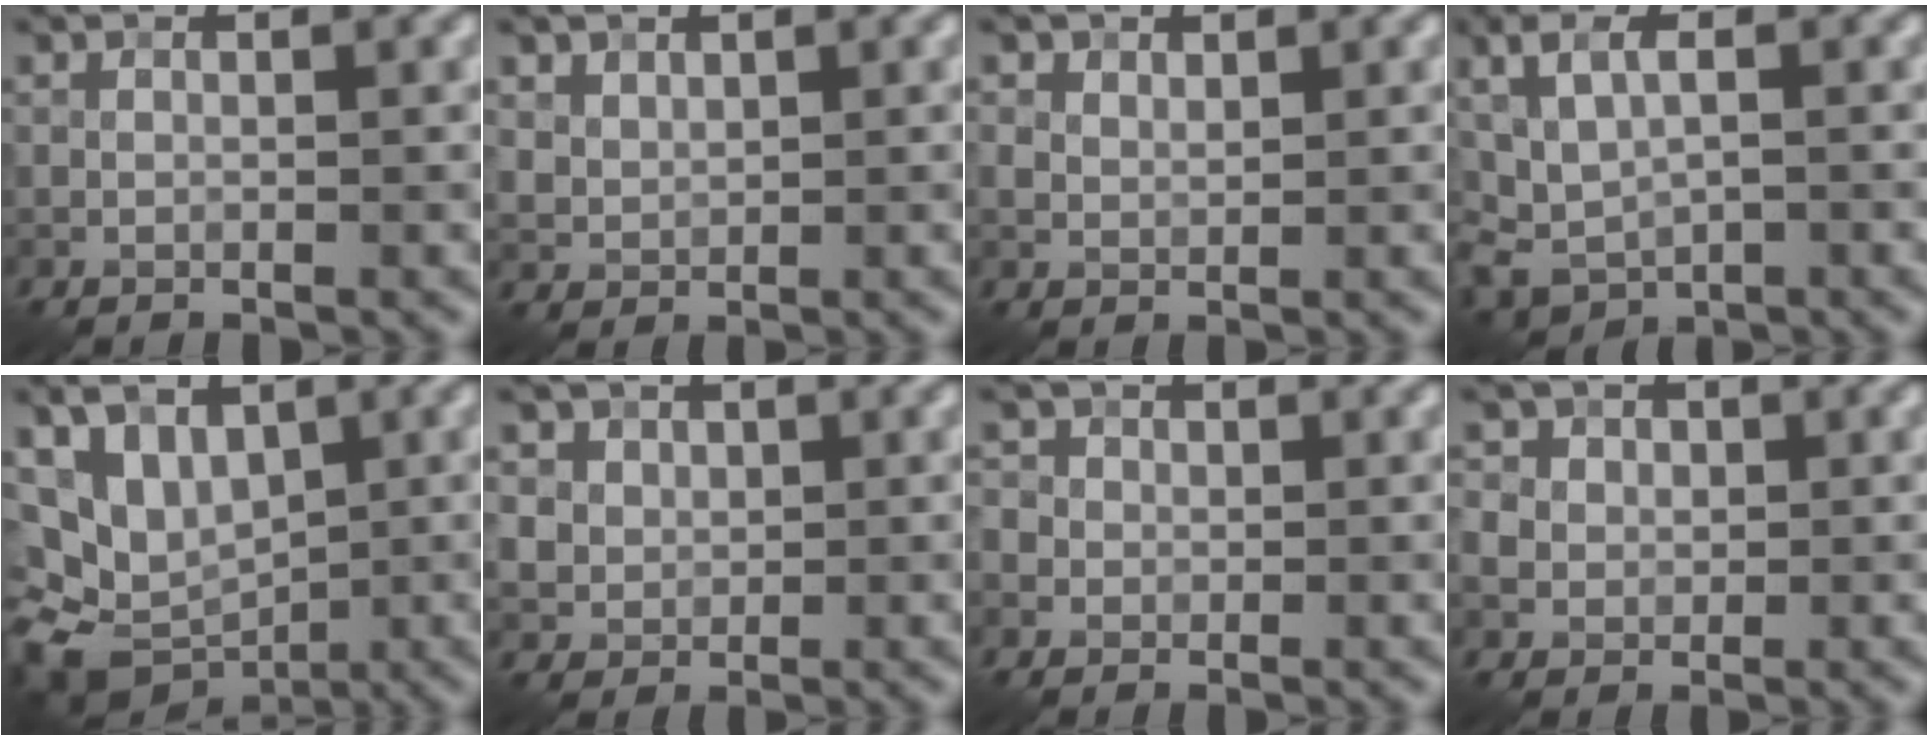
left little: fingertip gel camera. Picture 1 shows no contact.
{"total": 1.6, "force": [1.1, 1.1, 0.4], "torque": [-0.009, -0.007, 0.031]}
{"total": 1.3, "force": [0.9, 0.9, 0.4], "torque": [-0.008, 0.000, 0.017]}
{"total": 5.0, "force": [0.9, 3.1, 3.8], "torque": [-0.084, 0.001, 0.019]}
{"total": 10.2, "force": [-0.9, 8.6, 5.4], "torque": [-0.101, -0.006, -0.017]}
{"total": 4.9, "force": [2.1, 4.1, 1.7], "torque": [-0.039, 0.007, 0.033]}
{"total": 4.1, "force": [0.7, 3.8, 1.4], "torque": [-0.015, 0.031, -0.013]}
{"total": 5.4, "force": [1.3, 4.8, 2.0], "torque": [-0.044, 0.025, 0.006]}